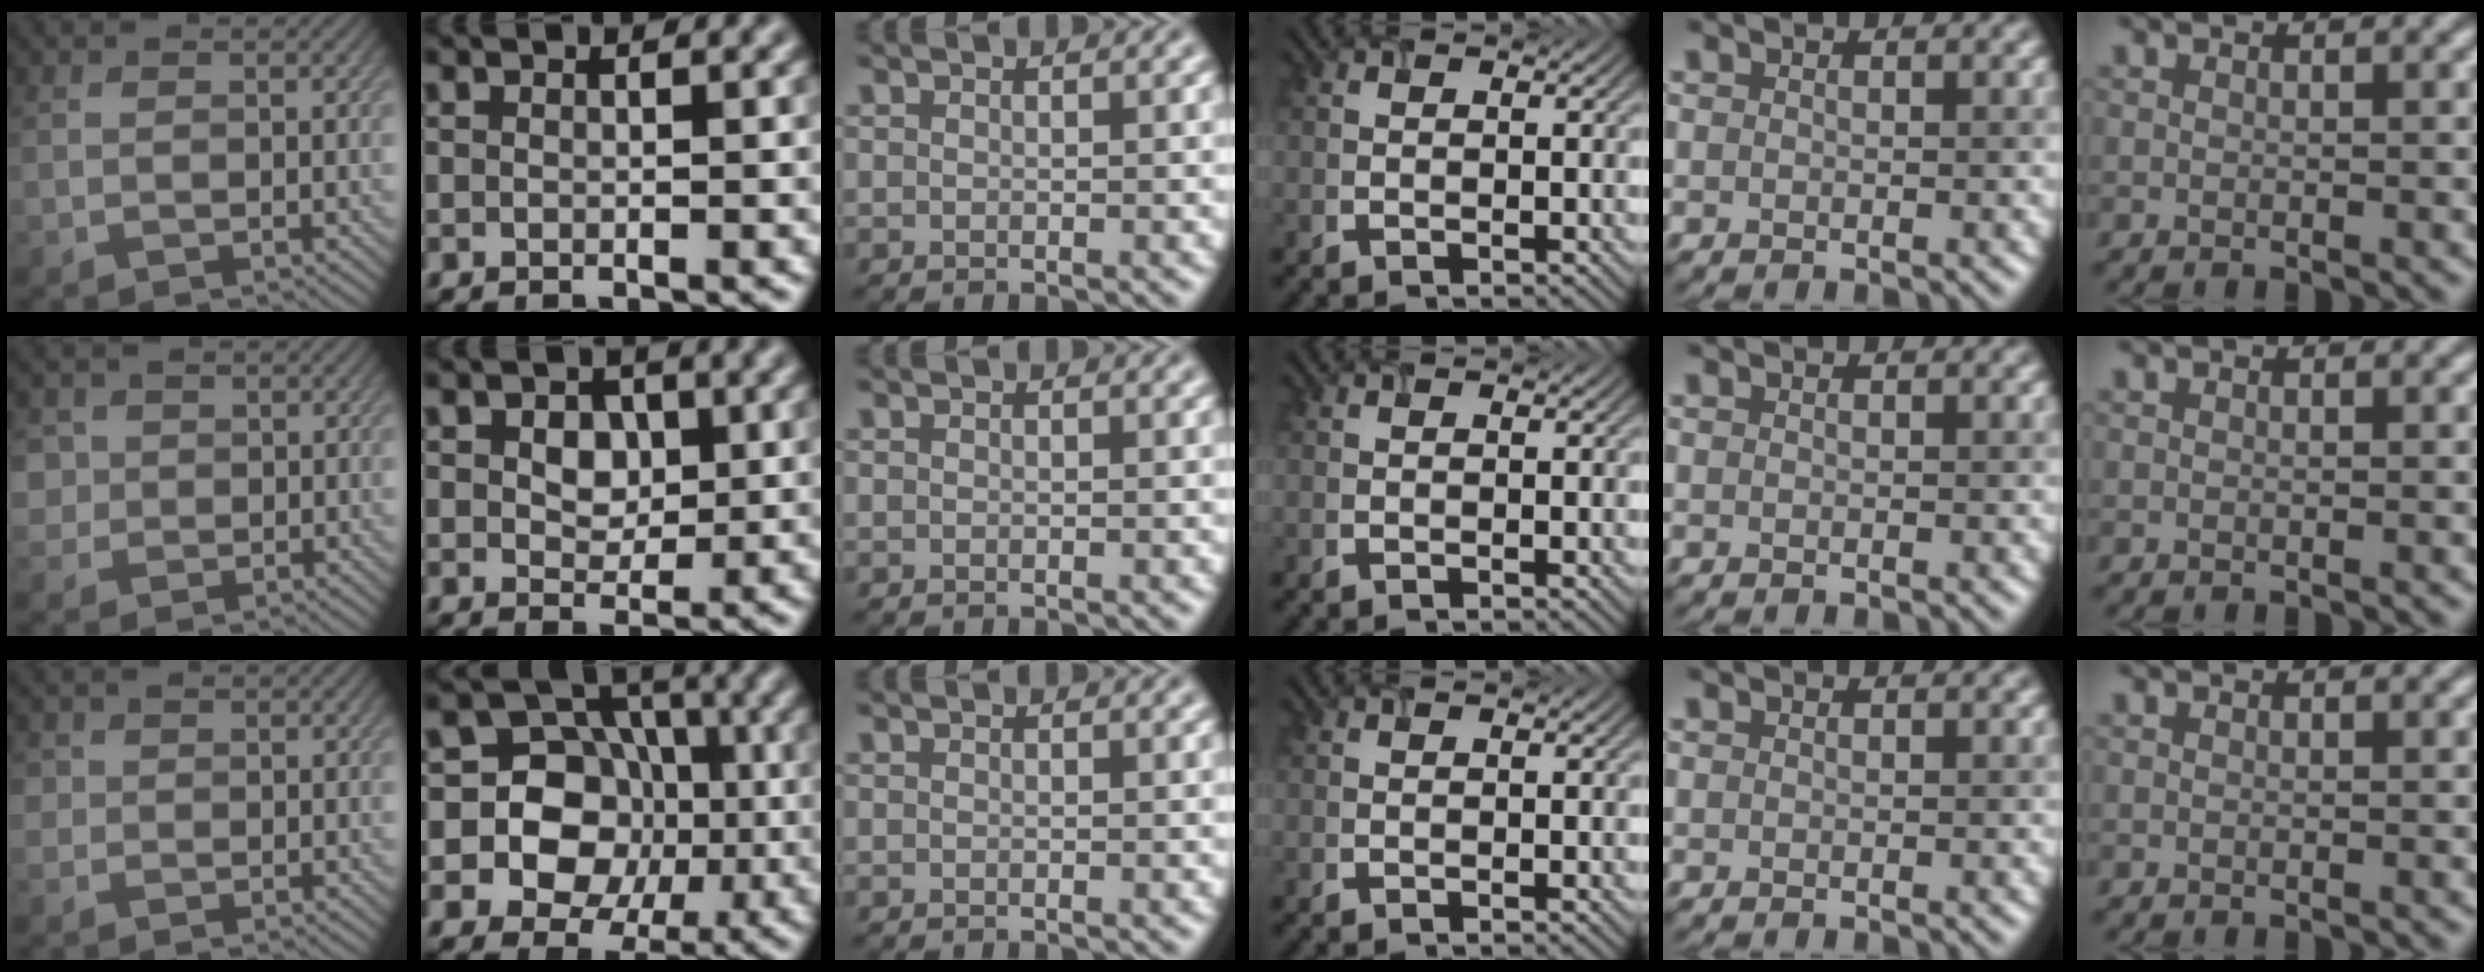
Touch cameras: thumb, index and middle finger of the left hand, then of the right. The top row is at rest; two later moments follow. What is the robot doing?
{"motion": "close", "object": "airpods case & airpods"}